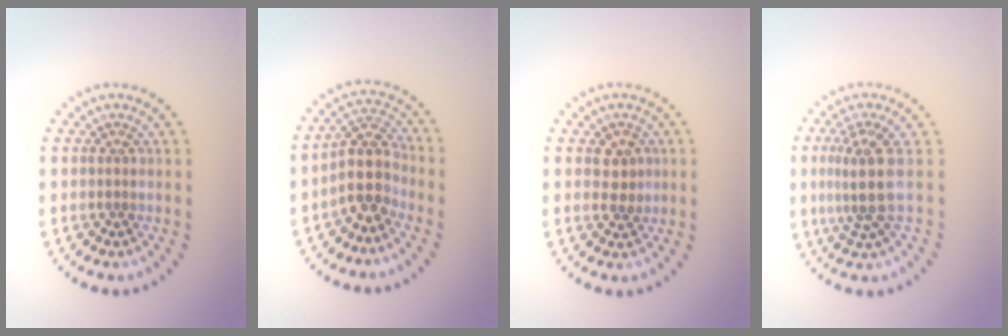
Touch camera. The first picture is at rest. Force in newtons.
{"total": 3.9, "press": 3.2, "slide": 2.1}
{"total": 2.1, "press": 2.1, "slide": 0.4}
{"total": 3.4, "press": 2.4, "slide": 2.3}